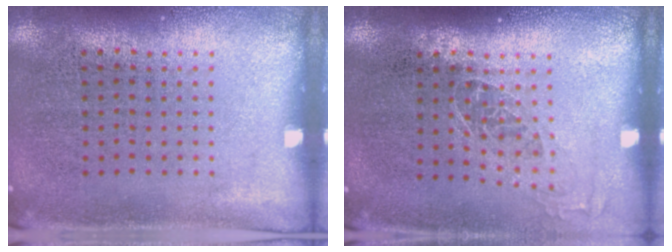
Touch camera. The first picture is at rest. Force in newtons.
{"total": 1.0, "press": 0.9, "slide": 0.5}